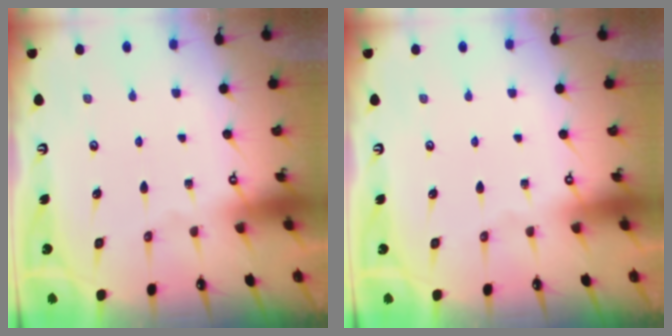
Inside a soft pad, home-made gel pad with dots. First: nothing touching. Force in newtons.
{"total": 0.0}